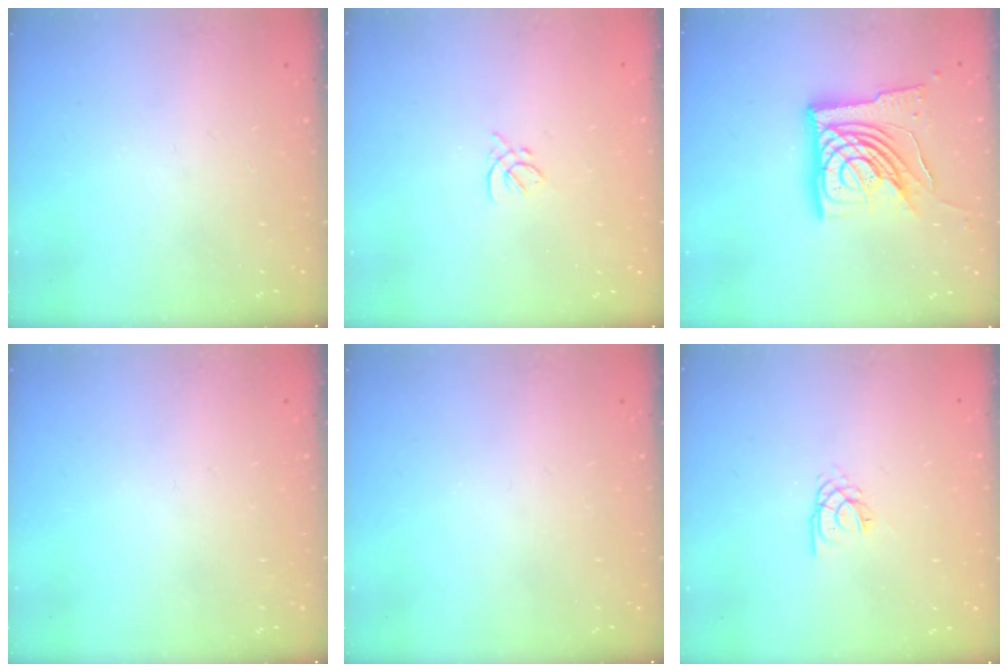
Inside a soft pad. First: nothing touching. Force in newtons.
{"total": 2.0, "press": 1.9, "slide": 0.7}
{"total": 18.0, "press": 17.9, "slide": 1.8}
{"total": 0.0}
{"total": 0.0}
{"total": 2.2, "press": 2.2, "slide": 0.3}